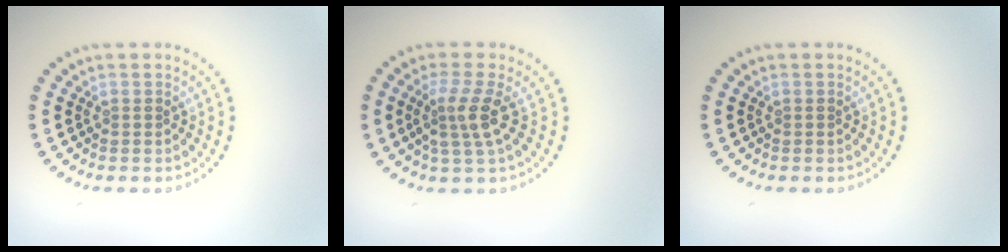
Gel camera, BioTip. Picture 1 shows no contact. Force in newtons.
{"total": 3.0, "press": 2.4, "slide": 1.8}
{"total": 0.0}